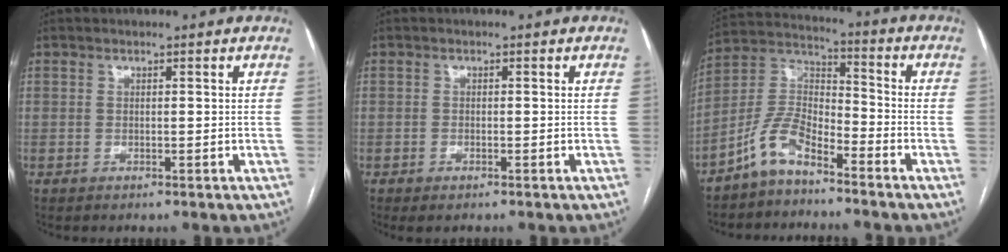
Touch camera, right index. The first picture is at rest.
{"total": 1.3, "force": [-0.9, 0.5, 0.9], "torque": [-0.013, 0.000, -0.006]}
{"total": 8.1, "force": [-6.0, 2.9, 4.7], "torque": [-0.107, 0.023, -0.124]}